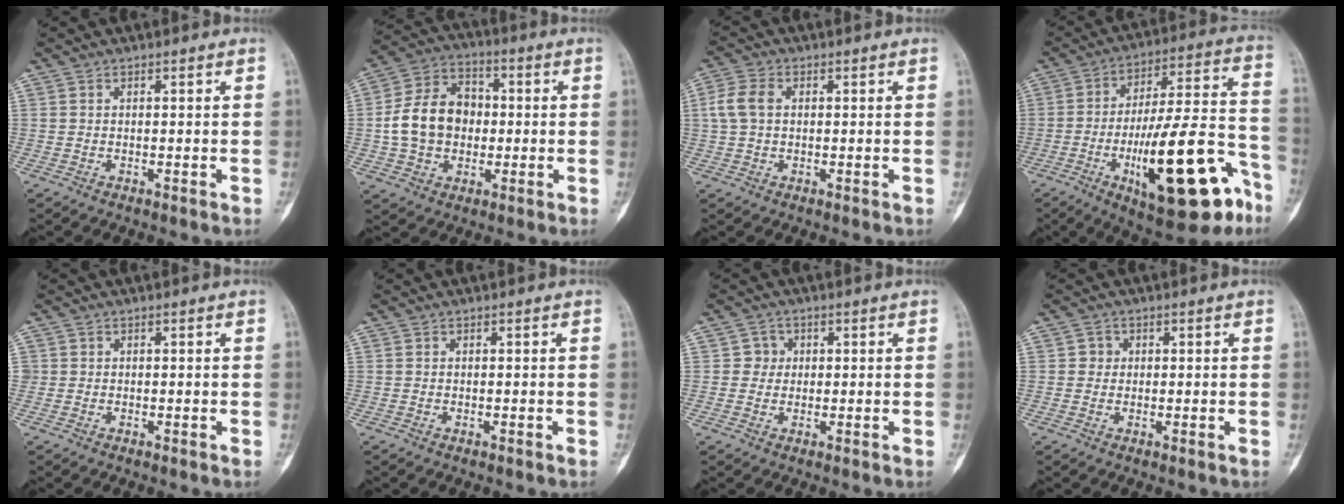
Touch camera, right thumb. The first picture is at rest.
{"total": 13.5, "force": [-0.6, 10.6, 8.4], "torque": [-0.125, 0.029, -0.014]}
{"total": 5.1, "force": [0.7, 3.5, 3.6], "torque": [-0.088, 0.013, 0.010]}
{"total": 26.4, "force": [-11.1, 8.3, 22.4], "torque": [-0.319, 0.058, -0.159]}
{"total": 0.7, "force": [0.0, 0.7, 0.0], "torque": [0.007, 0.005, 0.000]}
{"total": 0.0}
{"total": 2.6, "force": [0.3, 2.6, 0.3], "torque": [0.014, 0.006, -0.002]}
{"total": 1.6, "force": [0.2, 1.6, 0.3], "torque": [0.004, 0.004, -0.001]}